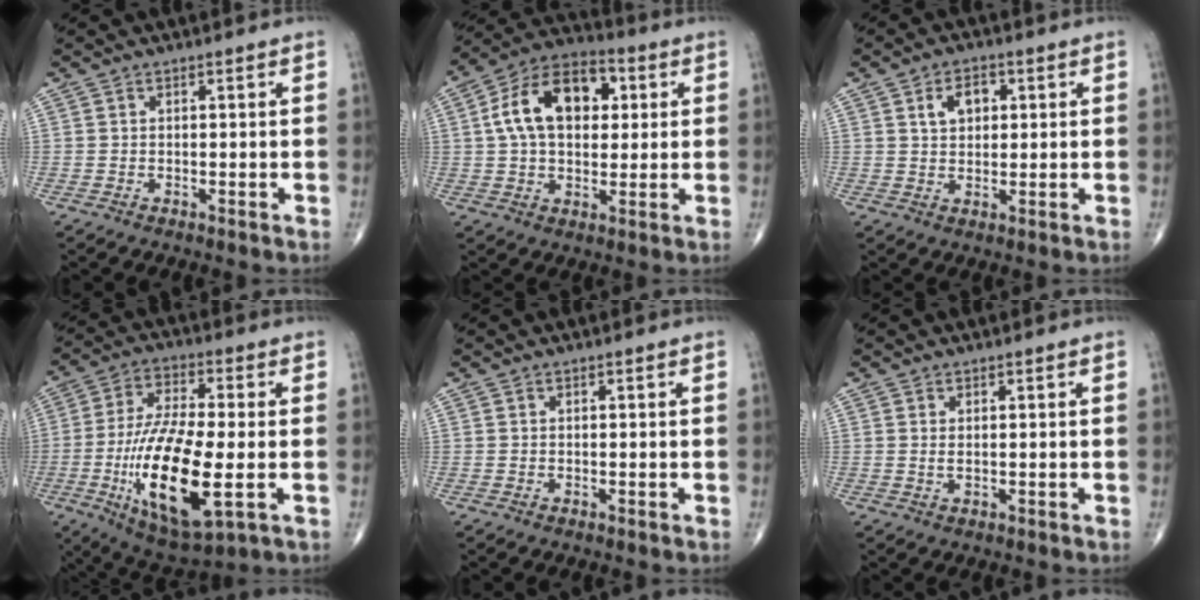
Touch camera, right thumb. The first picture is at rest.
{"total": 16.0, "force": [3.3, 10.0, 12.0], "torque": [-0.185, 0.020, 0.048]}
{"total": 5.3, "force": [1.7, 3.6, 3.5], "torque": [-0.042, 0.002, 0.027]}
{"total": 20.3, "force": [-4.3, 6.7, 18.7], "torque": [-0.366, -0.005, -0.064]}
{"total": 0.0}
{"total": 0.9, "force": [0.2, 0.3, 0.8], "torque": [-0.018, -0.001, 0.007]}